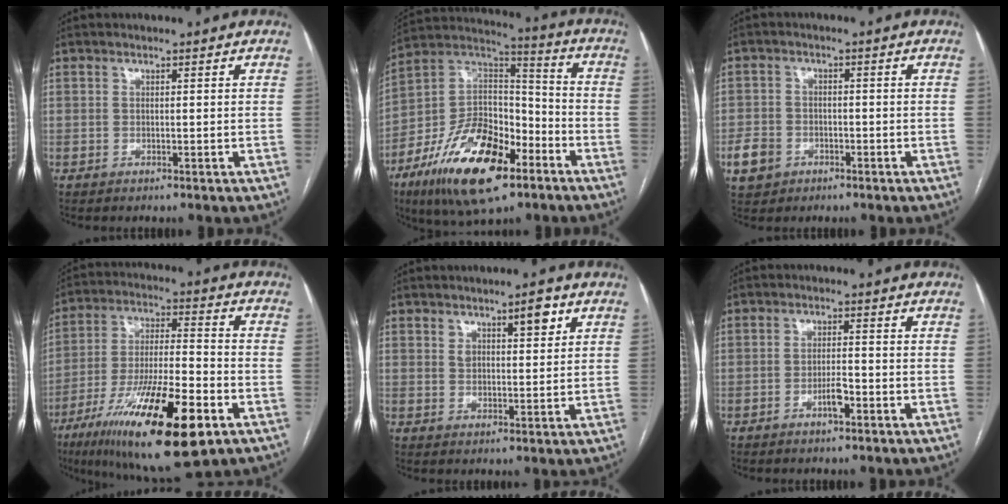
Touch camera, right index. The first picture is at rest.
{"total": 21.8, "force": [-12.2, 9.0, 15.6], "torque": [-0.312, 0.007, -0.216]}
{"total": 5.0, "force": [-2.4, 4.1, 1.6], "torque": [-0.037, 0.009, -0.035]}
{"total": 21.8, "force": [-11.3, 3.8, 18.2], "torque": [-0.311, -0.034, -0.188]}
{"total": 4.9, "force": [2.9, 1.7, 3.6], "torque": [-0.060, 0.003, 0.047]}
{"total": 2.7, "force": [-1.4, 0.5, 2.3], "torque": [-0.041, 0.000, -0.025]}